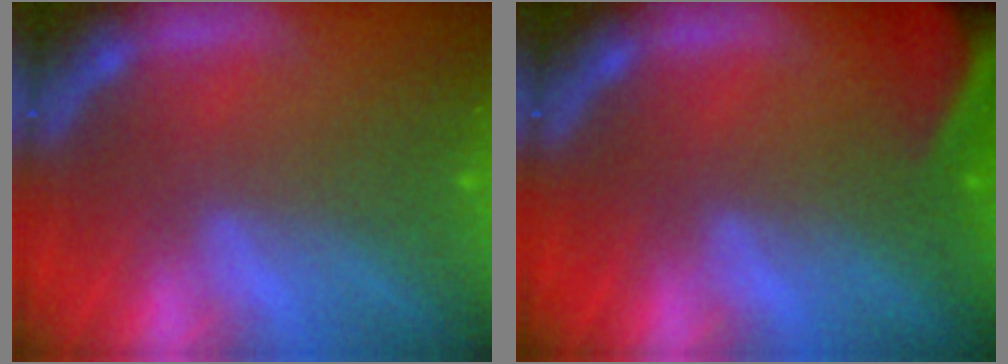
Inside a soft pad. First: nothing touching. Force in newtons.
{"total": 10.0}